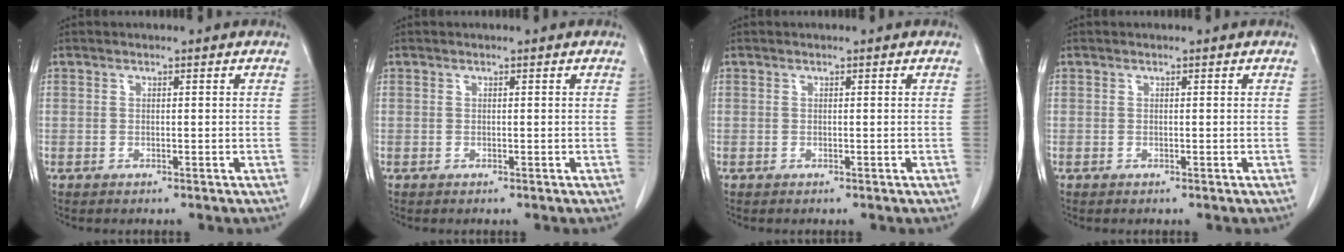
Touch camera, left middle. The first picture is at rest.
{"total": 0.0}
{"total": 0.0}
{"total": 0.0}